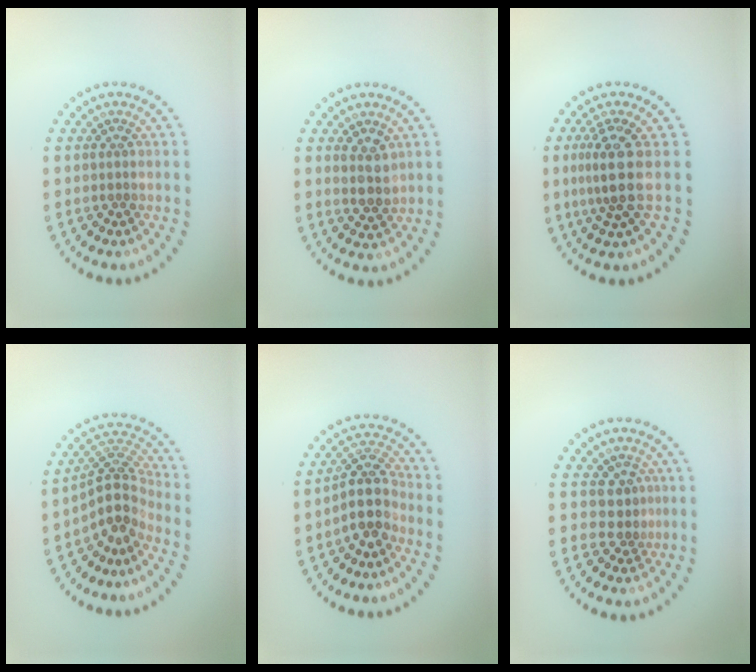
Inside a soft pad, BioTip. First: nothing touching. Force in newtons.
{"total": 2.2, "press": 2.1, "slide": 0.6}
{"total": 3.5, "press": 2.6, "slide": 2.4}
{"total": 4.4, "press": 3.1, "slide": 3.1}
{"total": 4.0, "press": 3.3, "slide": 2.3}
{"total": 1.9, "press": 1.5, "slide": 1.3}